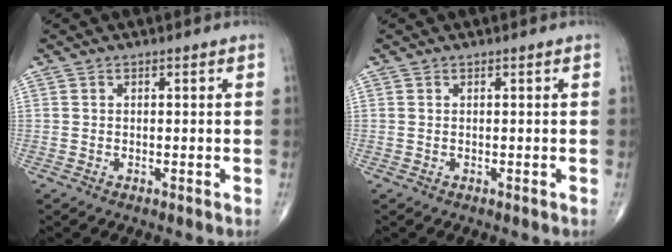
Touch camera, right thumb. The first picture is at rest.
{"total": 0.0}